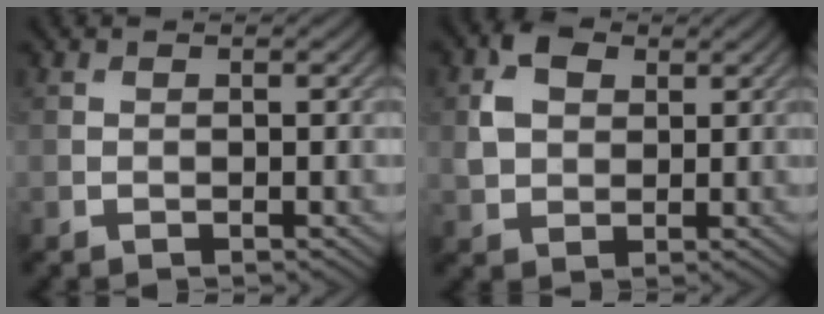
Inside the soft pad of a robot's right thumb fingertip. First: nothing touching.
{"total": 5.1, "force": [1.6, 3.8, 3.0], "torque": [-0.073, 0.005, 0.031]}